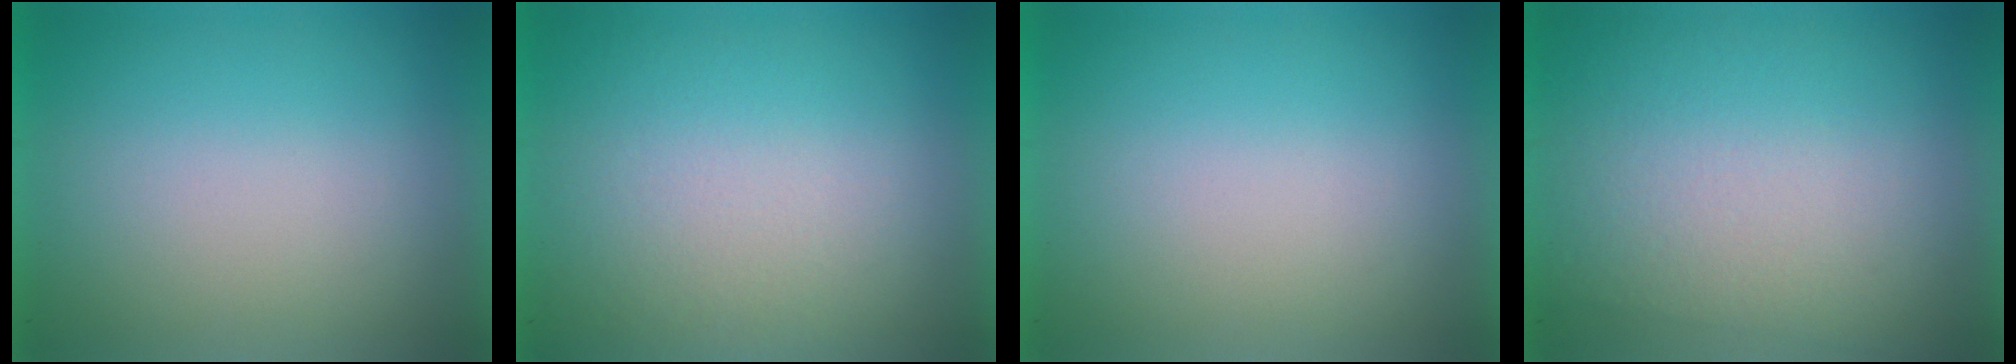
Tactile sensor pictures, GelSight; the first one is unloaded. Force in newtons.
{"total": 2.6}
{"total": 0.0}
{"total": 2.9}